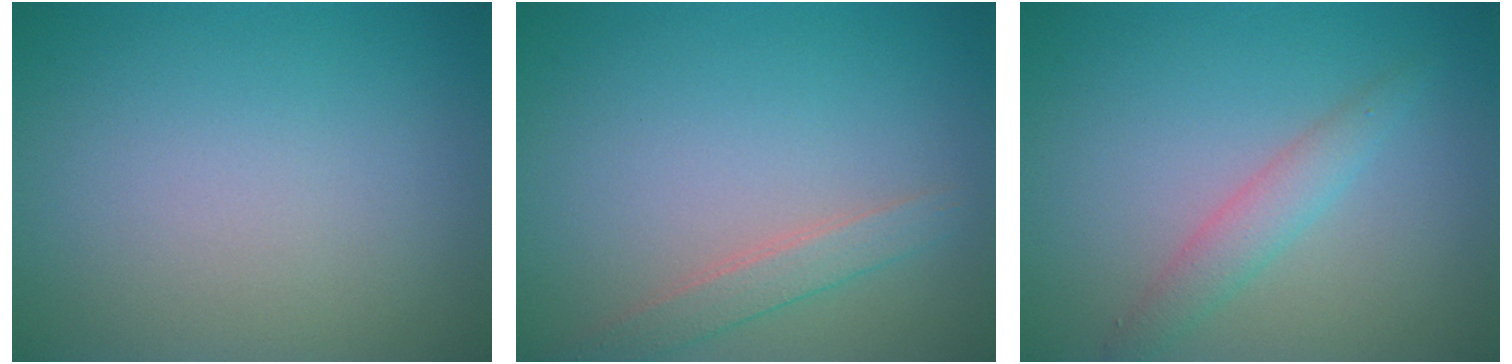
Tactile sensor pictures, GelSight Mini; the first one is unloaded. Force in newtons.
{"total": 1.9, "press": 1.9, "slide": 0.1}
{"total": 2.2, "press": 2.2, "slide": 0.1}